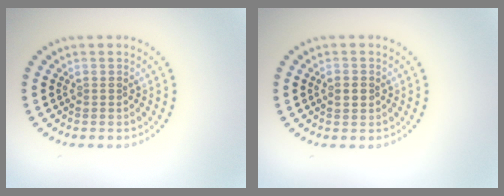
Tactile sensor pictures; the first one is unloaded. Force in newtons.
{"total": 1.0, "press": 1.0, "slide": 0.0}